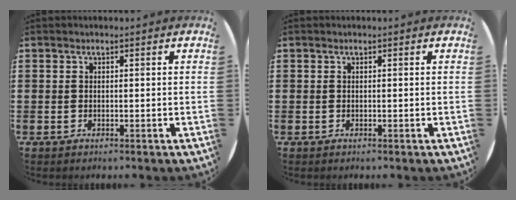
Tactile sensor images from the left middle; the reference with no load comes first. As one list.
[{"total": 0.0}]